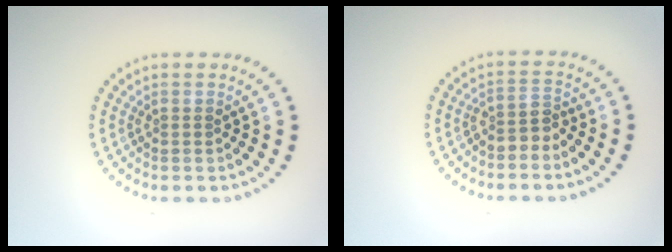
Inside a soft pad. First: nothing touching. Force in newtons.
{"total": 2.0, "press": 1.4, "slide": 1.3}